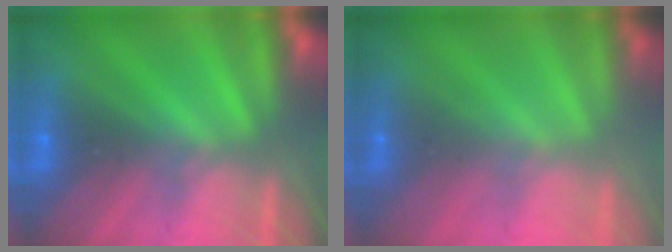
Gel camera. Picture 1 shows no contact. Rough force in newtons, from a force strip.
{"total": 2.1}